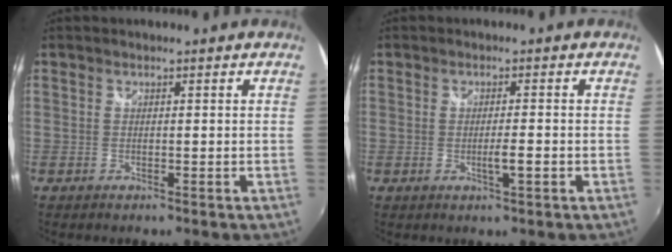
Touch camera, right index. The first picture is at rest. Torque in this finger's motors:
{"motor_torque": [0.46, 0.25, 0.04, 0.01]}